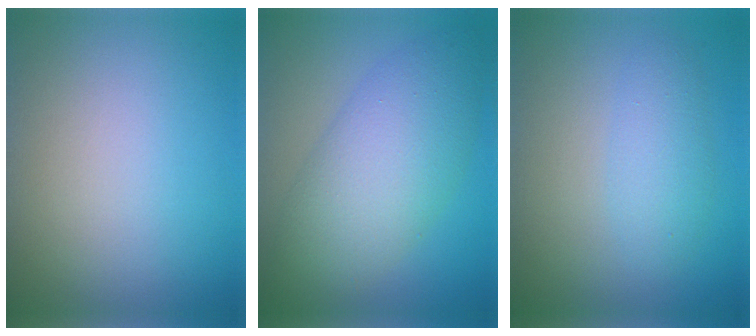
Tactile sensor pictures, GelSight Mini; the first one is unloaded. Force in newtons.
{"total": 7.5, "press": 7.5, "slide": 0.2}
{"total": 2.4, "press": 2.4, "slide": 0.0}